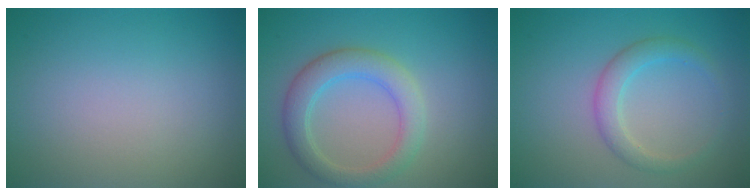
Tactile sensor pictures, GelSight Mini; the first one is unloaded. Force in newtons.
{"total": 3.9, "press": 3.9, "slide": 0.5}
{"total": 2.5, "press": 2.5, "slide": 0.1}